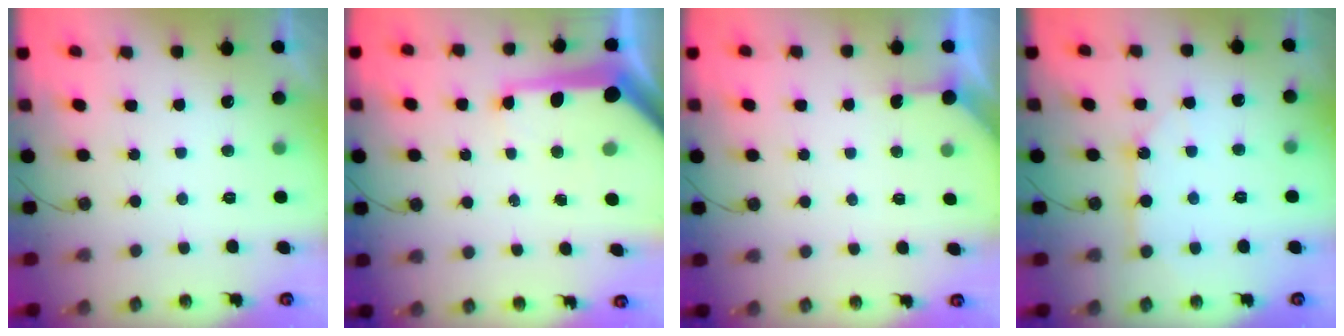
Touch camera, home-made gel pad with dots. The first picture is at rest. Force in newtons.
{"total": 13.0, "press": 12.9, "slide": 1.5}
{"total": 1.6, "press": 1.5, "slide": 0.3}
{"total": 8.5, "press": 8.5, "slide": 0.7}